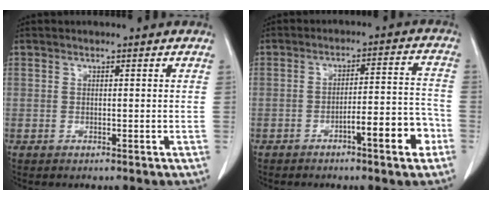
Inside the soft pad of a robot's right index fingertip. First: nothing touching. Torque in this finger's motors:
{"motor_torque": [0.64, -0.49, 0.26, 0.08]}